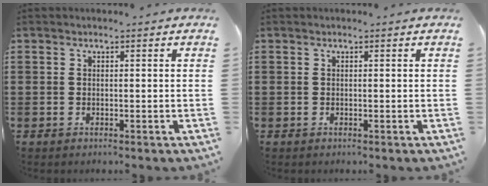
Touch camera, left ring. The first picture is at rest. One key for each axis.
{"total": 0.0}